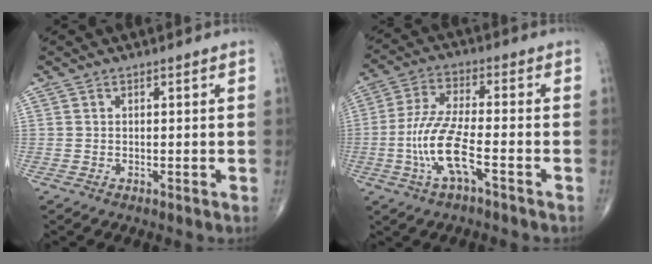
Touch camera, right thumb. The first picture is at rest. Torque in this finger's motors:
{"motor_torque": [2.70, 2.31, 0.74, -0.76, 0.43]}